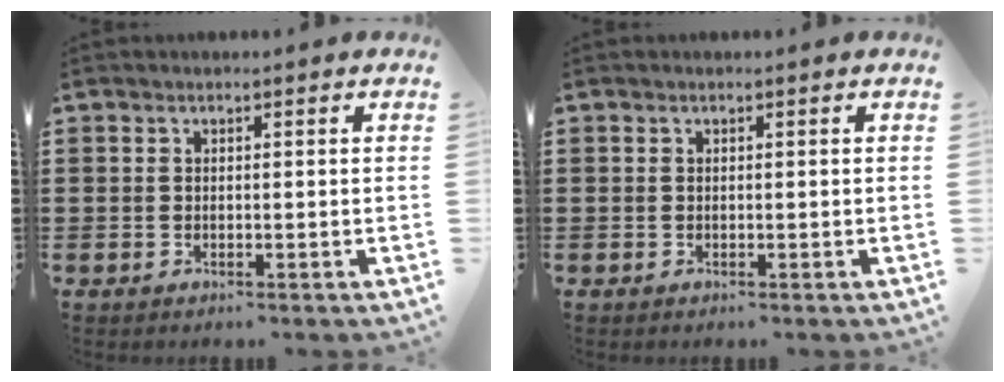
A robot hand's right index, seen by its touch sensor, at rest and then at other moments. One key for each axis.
{"total": 0.0}